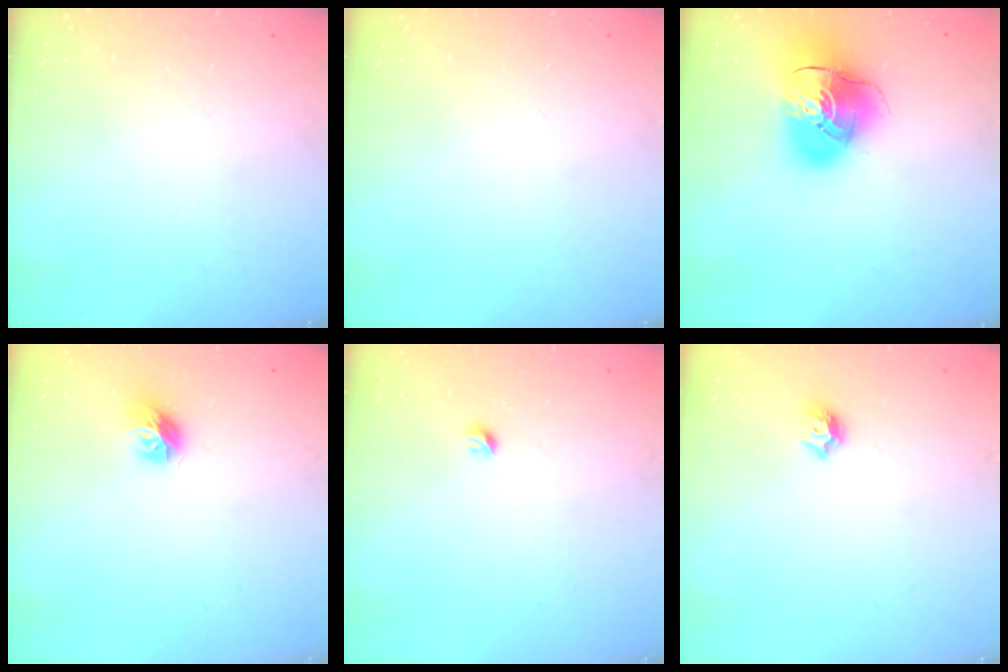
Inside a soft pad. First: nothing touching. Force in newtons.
{"total": 0.0}
{"total": 15.4, "press": 15.2, "slide": 2.3}
{"total": 8.1, "press": 8.1, "slide": 0.2}
{"total": 3.2, "press": 3.1, "slide": 0.5}
{"total": 6.5, "press": 6.5, "slide": 0.7}